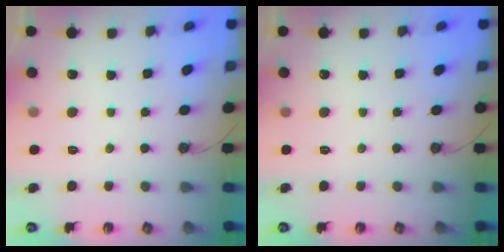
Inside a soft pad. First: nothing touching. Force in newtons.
{"total": 0.0}